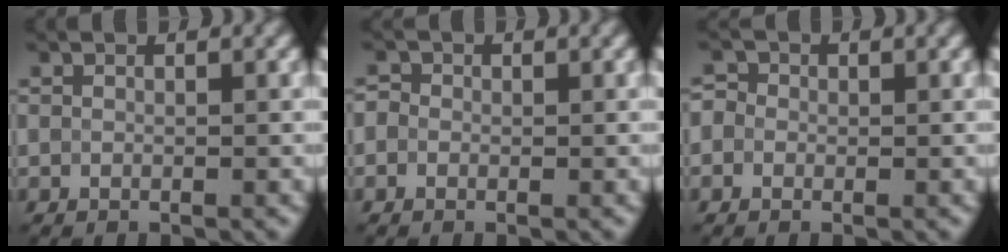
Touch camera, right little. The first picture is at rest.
{"total": 1.1, "force": [0.1, 1.0, 0.4], "torque": [-0.006, -0.001, -0.011]}
{"total": 1.8, "force": [0.4, 1.6, 0.7], "torque": [-0.001, 0.010, -0.016]}